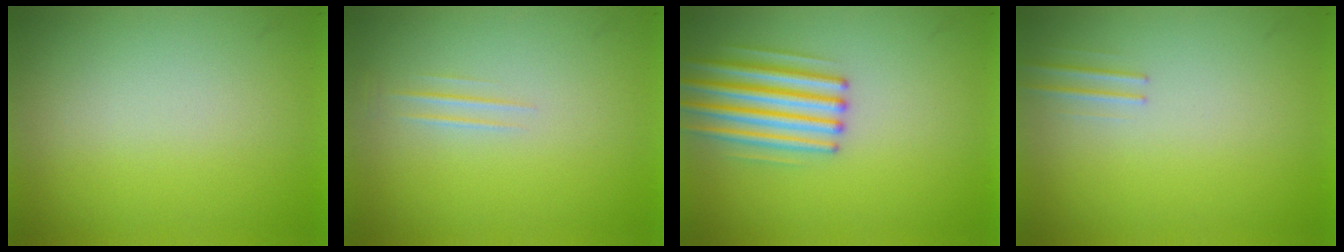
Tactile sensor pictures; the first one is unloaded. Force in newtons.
{"total": 1.1}
{"total": 4.3}
{"total": 1.1}